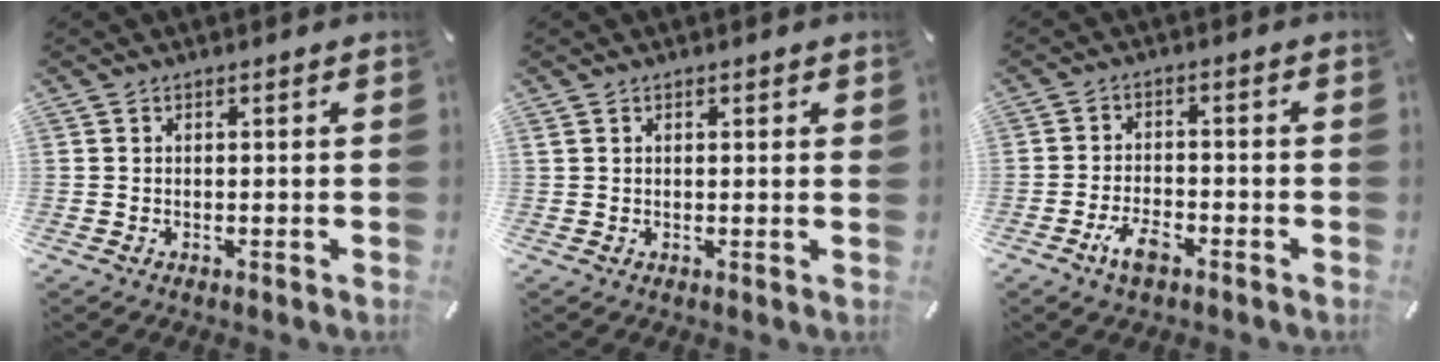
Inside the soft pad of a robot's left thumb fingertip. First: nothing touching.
{"total": 0.9, "force": [0.5, 0.4, 0.7], "torque": [-0.013, 0.000, 0.009]}
{"total": 5.8, "force": [-3.5, 2.7, 3.8], "torque": [-0.084, 0.013, -0.066]}